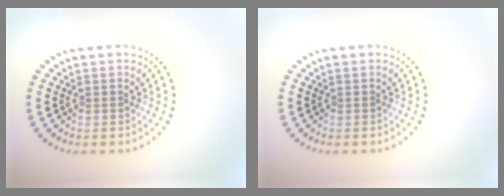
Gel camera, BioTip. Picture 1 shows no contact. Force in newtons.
{"total": 0.0}